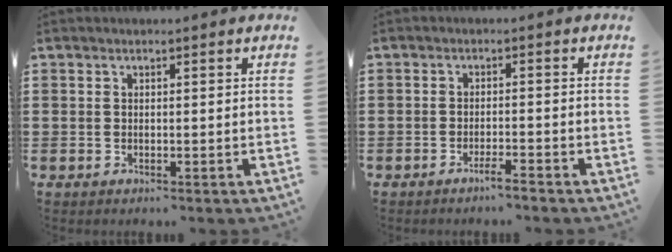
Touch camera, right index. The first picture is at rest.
{"total": 2.3, "force": [-1.9, 0.0, 1.3], "torque": [-0.021, 0.002, -0.035]}